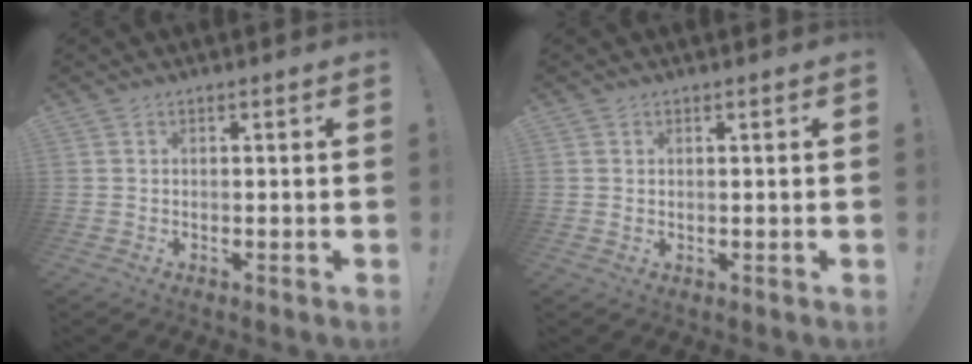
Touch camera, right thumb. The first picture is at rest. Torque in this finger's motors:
{"motor_torque": [-0.22, -0.07, 0.03, 0.18, 0.03]}